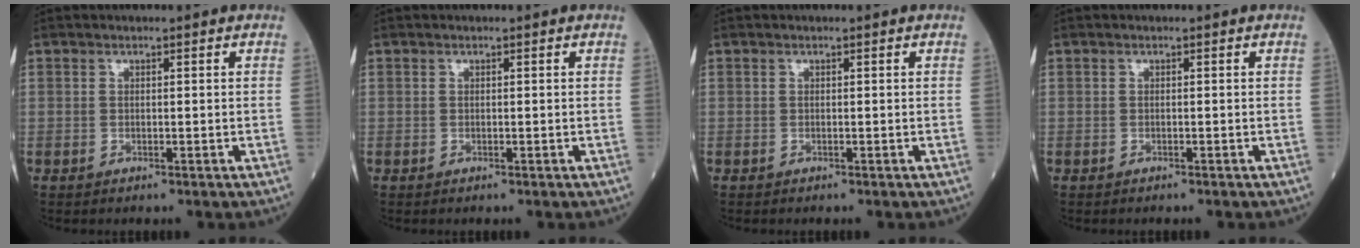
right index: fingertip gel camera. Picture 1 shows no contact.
{"total": 0.0}
{"total": 0.0}
{"total": 0.6, "force": [-0.5, 0.1, 0.2], "torque": [-0.002, 0.000, -0.010]}